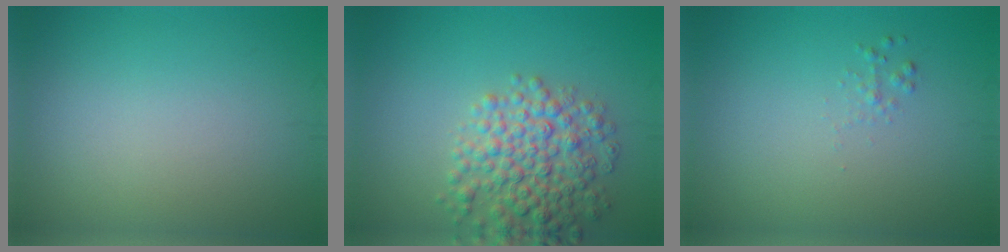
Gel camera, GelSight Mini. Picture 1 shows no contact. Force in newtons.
{"total": 6.0, "press": 6.0, "slide": 0.1}
{"total": 0.6, "press": 0.6, "slide": 0.0}